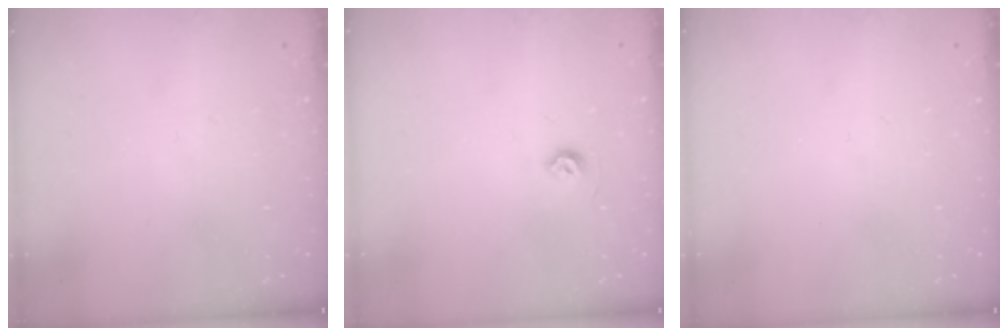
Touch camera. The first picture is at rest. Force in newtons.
{"total": 4.5, "press": 4.5, "slide": 0.7}
{"total": 0.0}